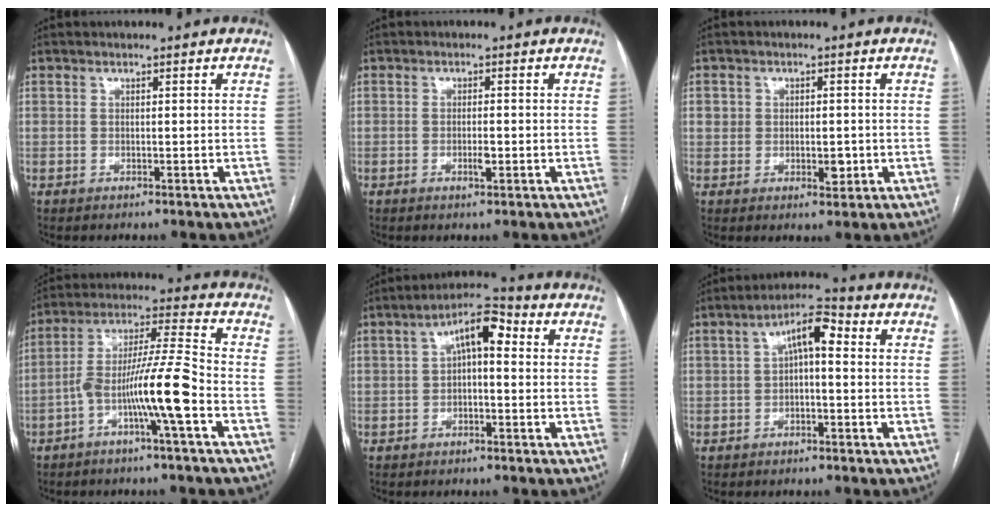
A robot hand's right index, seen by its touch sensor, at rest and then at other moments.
{"total": 1.9, "force": [-0.5, 0.5, 1.8], "torque": [-0.033, -0.001, -0.008]}
{"total": 3.8, "force": [-0.2, 2.9, 2.5], "torque": [-0.032, 0.005, 0.004]}
{"total": 11.2, "force": [-4.5, -0.2, 10.3], "torque": [-0.193, 0.018, -0.081]}
{"total": 7.0, "force": [1.2, 2.7, 6.4], "torque": [-0.106, 0.039, 0.014]}
{"total": 6.4, "force": [1.0, 2.2, 5.9], "torque": [-0.100, 0.034, 0.012]}